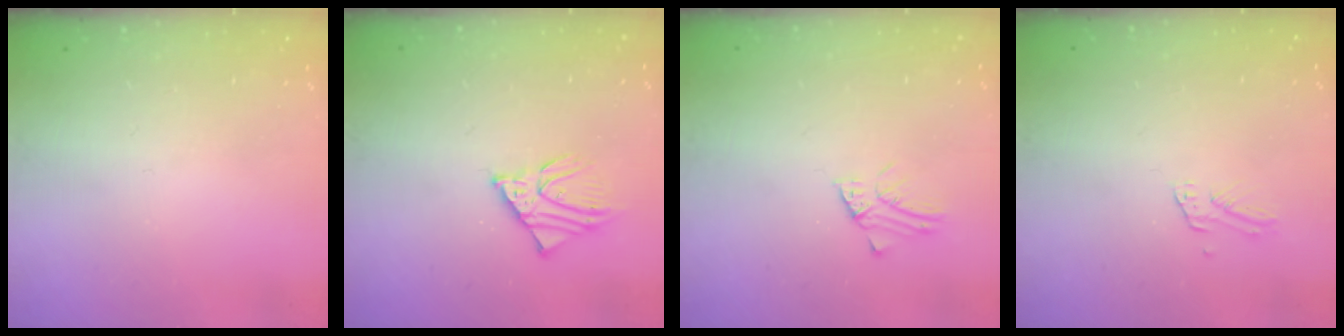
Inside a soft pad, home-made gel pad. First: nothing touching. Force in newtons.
{"total": 6.1, "press": 6.1, "slide": 0.6}
{"total": 1.4, "press": 1.4, "slide": 0.0}
{"total": 2.7, "press": 2.7, "slide": 0.1}